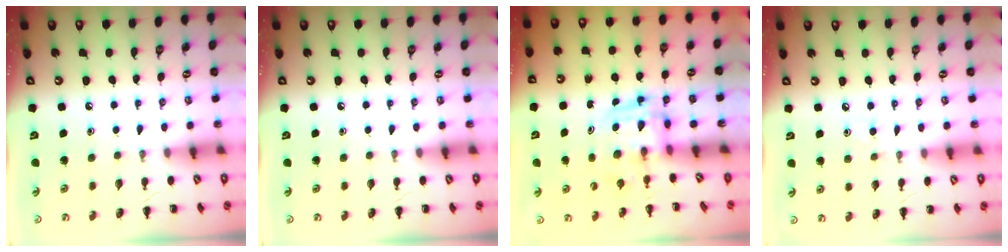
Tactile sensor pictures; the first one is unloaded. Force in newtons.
{"total": 0.0}
{"total": 3.3, "press": 3.3, "slide": 0.5}
{"total": 2.4, "press": 2.3, "slide": 0.8}